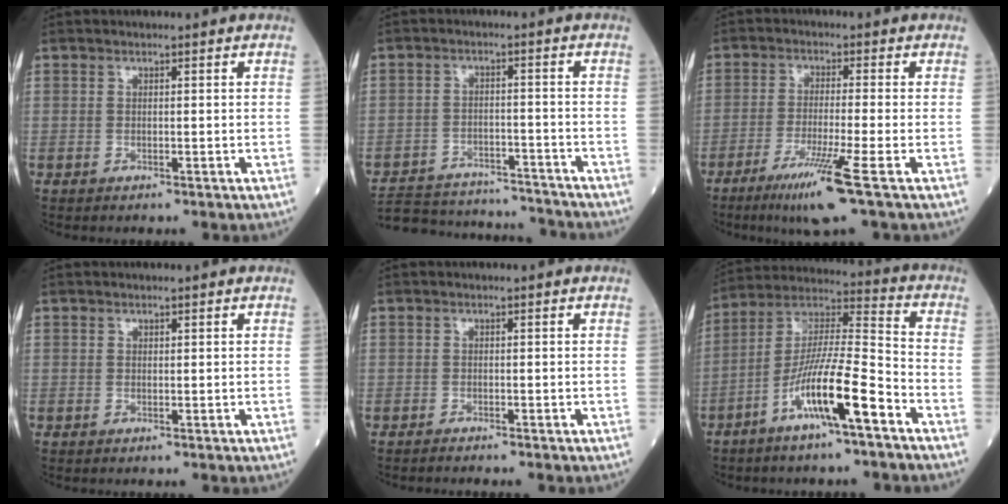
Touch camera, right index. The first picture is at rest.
{"total": 17.4, "force": [-16.5, 3.2, 4.3], "torque": [-0.091, 0.005, -0.235]}
{"total": 8.5, "force": [-4.6, -1.3, 7.1], "torque": [-0.128, -0.028, -0.086]}
{"total": 0.0}
{"total": 0.9, "force": [-0.9, -0.2, 0.1], "torque": [-0.006, -0.001, -0.016]}
{"total": 13.7, "force": [-6.8, 0.9, 11.9], "torque": [-0.229, -0.003, -0.128]}